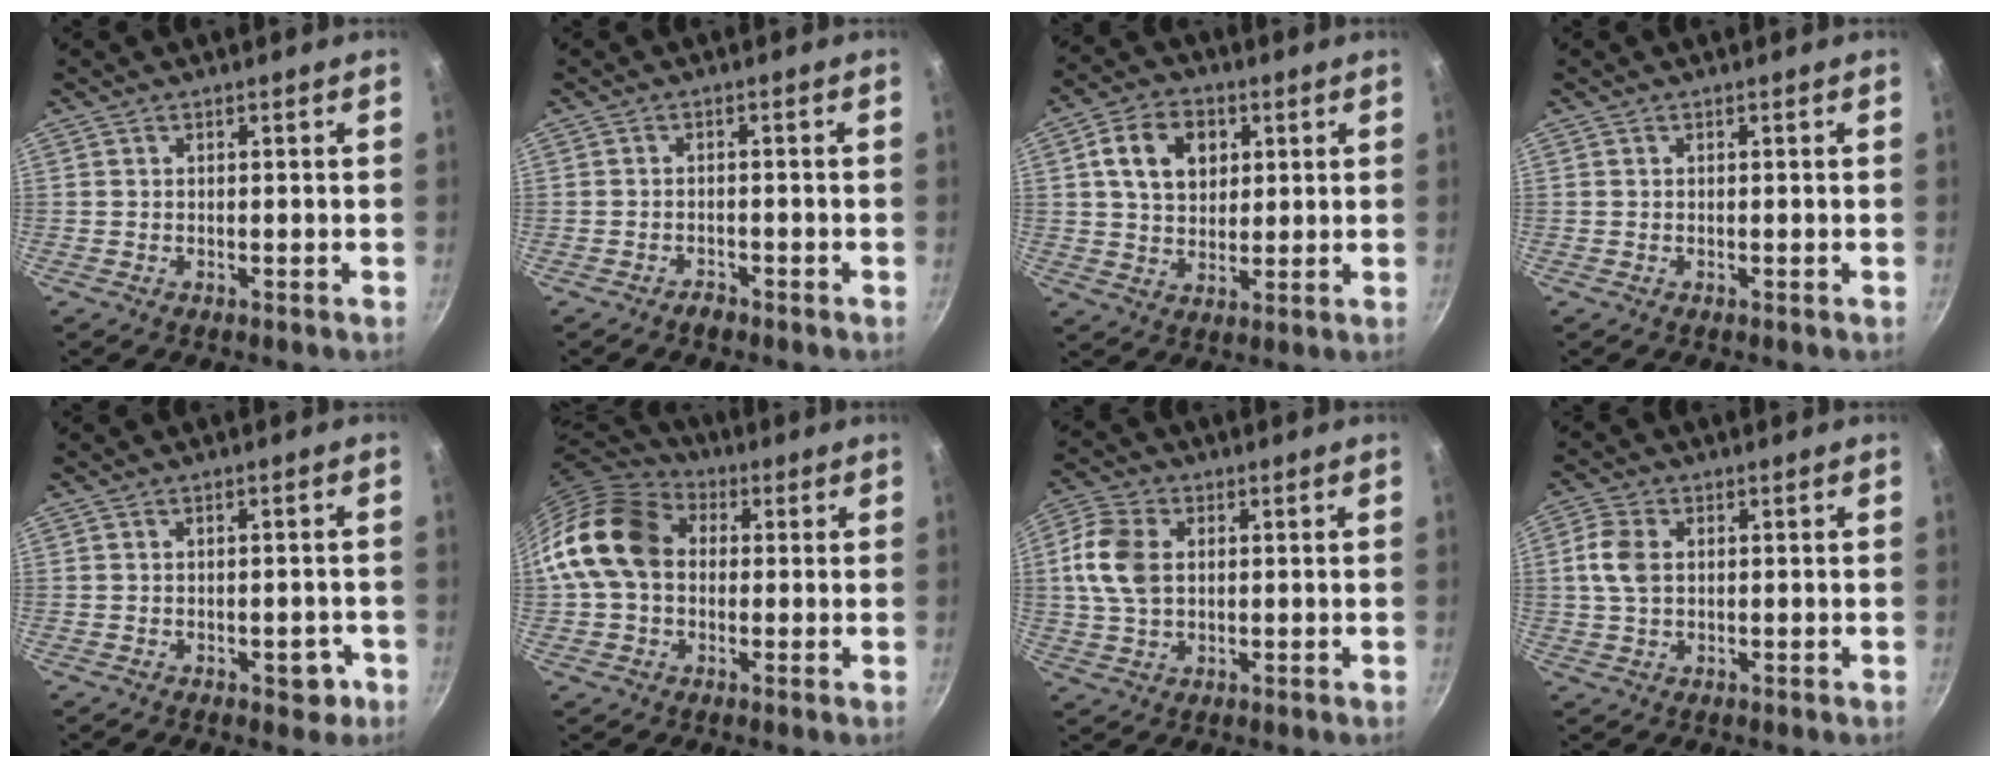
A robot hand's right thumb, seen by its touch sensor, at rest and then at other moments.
{"total": 1.8, "force": [-1.5, 0.7, 0.5], "torque": [-0.003, 0.019, -0.021]}
{"total": 10.5, "force": [3.0, 7.7, 6.4], "torque": [-0.091, 0.003, 0.047]}
{"total": 0.0}
{"total": 3.7, "force": [-1.6, 2.1, 2.5], "torque": [-0.010, 0.015, -0.013]}
{"total": 16.4, "force": [1.6, 12.5, 10.5], "torque": [-0.175, 0.032, 0.014]}
{"total": 9.9, "force": [1.4, 6.8, 7.0], "torque": [-0.128, 0.008, 0.018]}
{"total": 5.8, "force": [0.8, 4.0, 4.2], "torque": [-0.082, 0.005, 0.012]}